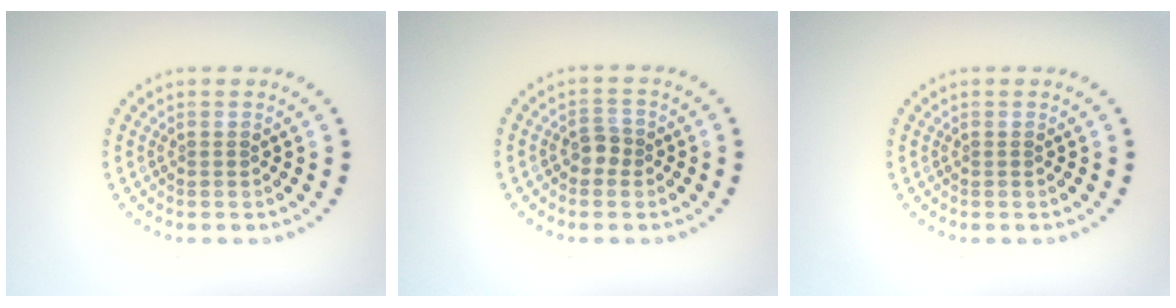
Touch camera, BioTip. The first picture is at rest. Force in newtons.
{"total": 1.5, "press": 1.4, "slide": 0.5}
{"total": 0.0}